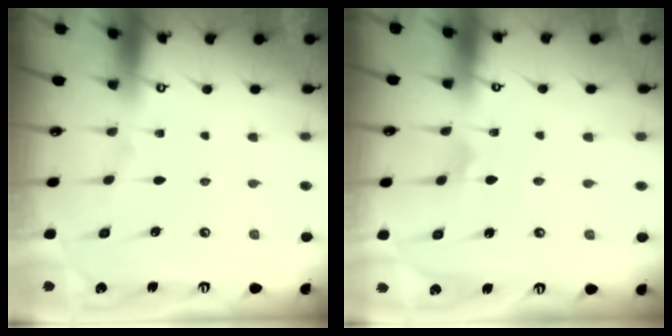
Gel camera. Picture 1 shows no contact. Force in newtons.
{"total": 2.9, "press": 2.9, "slide": 0.4}